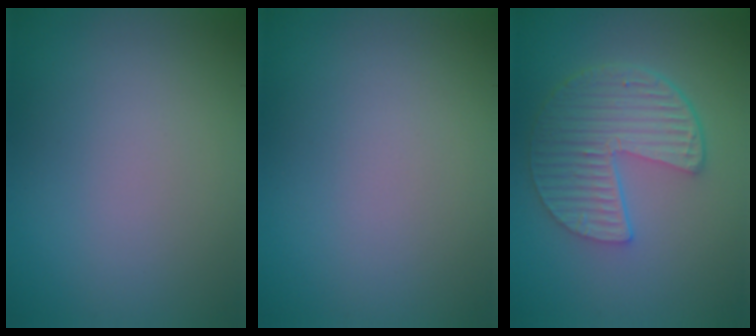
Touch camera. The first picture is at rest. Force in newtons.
{"total": 0.0}
{"total": 5.9, "press": 4.3, "slide": 4.0}